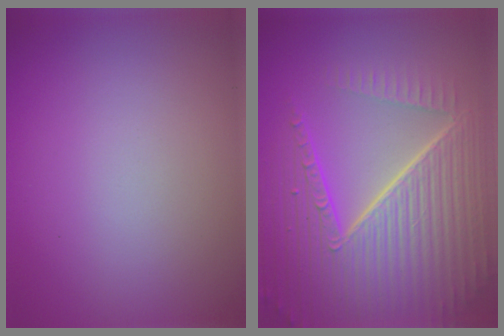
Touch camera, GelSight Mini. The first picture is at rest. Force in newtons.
{"total": 10.5, "press": 6.5, "slide": 8.2}